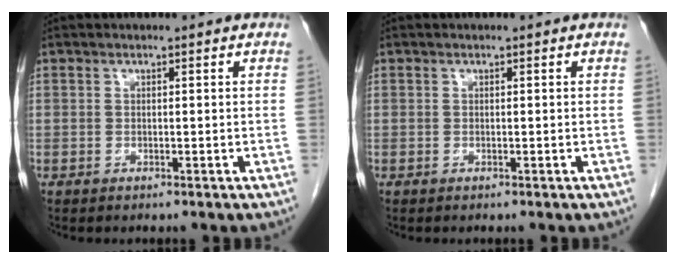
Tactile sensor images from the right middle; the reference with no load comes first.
{"total": 0.0}